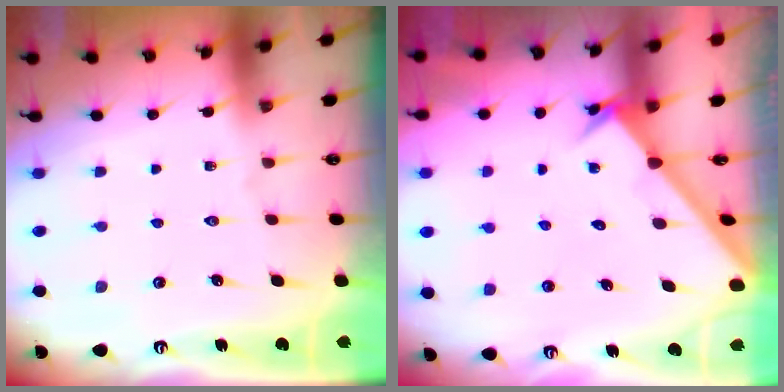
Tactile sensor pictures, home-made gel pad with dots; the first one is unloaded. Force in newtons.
{"total": 2.2, "press": 2.2, "slide": 0.2}